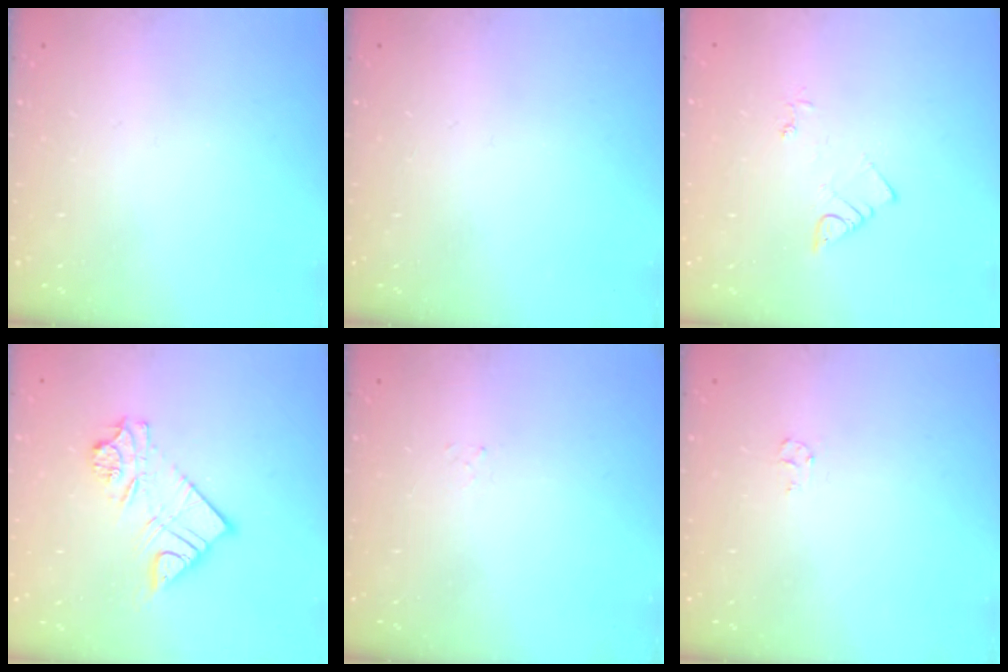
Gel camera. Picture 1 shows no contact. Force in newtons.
{"total": 0.0}
{"total": 3.1, "press": 3.0, "slide": 0.4}
{"total": 13.3, "press": 13.3, "slide": 1.4}
{"total": 1.5, "press": 1.5, "slide": 0.2}
{"total": 4.1, "press": 4.1, "slide": 0.4}